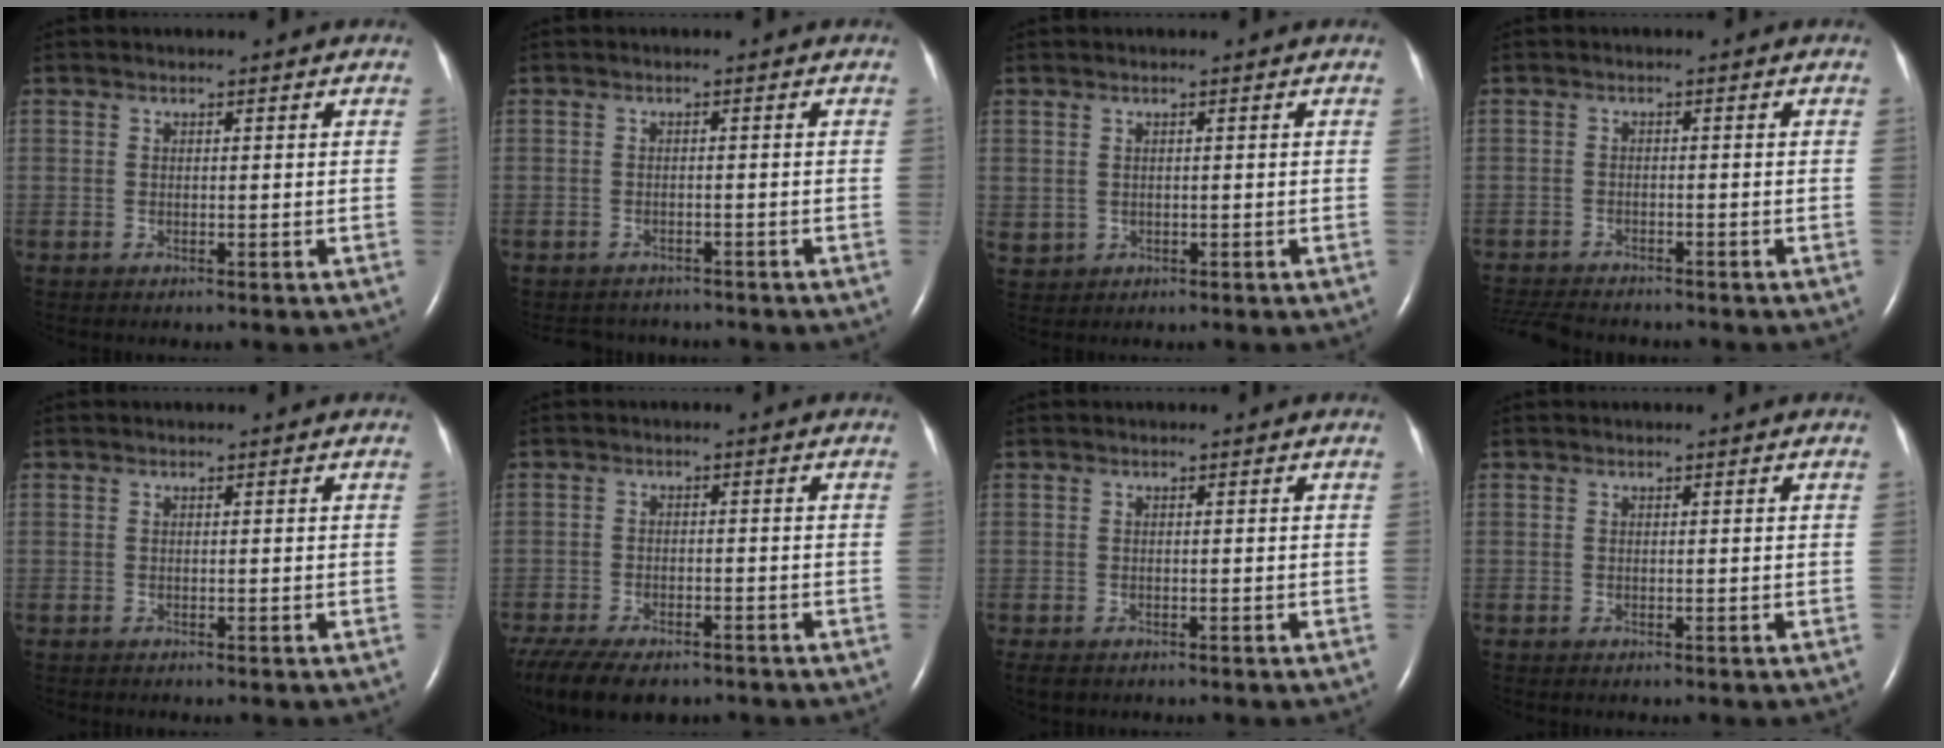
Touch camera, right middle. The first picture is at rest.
{"total": 4.0, "force": [-3.7, 1.5, -0.1], "torque": [-0.001, -0.002, -0.050]}
{"total": 2.0, "force": [0.0, 1.9, 0.8], "torque": [-0.022, 0.001, 0.014]}
{"total": 8.2, "force": [-7.4, 1.9, 2.9], "torque": [-0.053, -0.013, -0.116]}
{"total": 0.0}
{"total": 13.5, "force": [-10.0, 5.8, 7.0], "torque": [-0.154, -0.017, -0.148]}
{"total": 2.7, "force": [-1.9, 1.5, 1.1], "torque": [-0.021, -0.005, -0.027]}
{"total": 0.0}